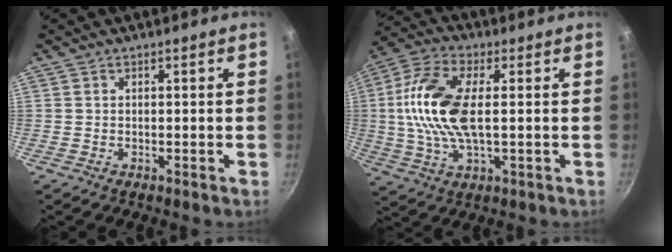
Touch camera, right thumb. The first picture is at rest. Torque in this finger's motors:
{"motor_torque": [1.61, 1.97, 1.30, -0.36, 0.46]}